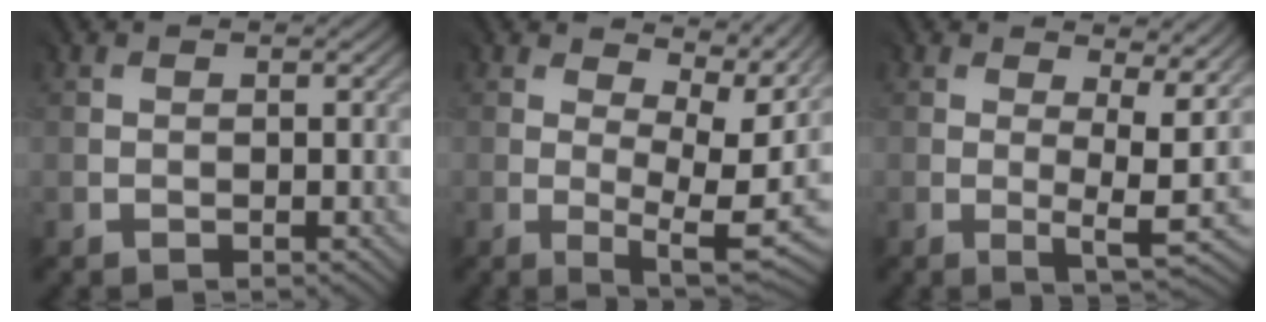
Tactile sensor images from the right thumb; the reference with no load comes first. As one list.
[{"total": 8.2, "force": [3.3, 3.3, 6.7], "torque": [-0.112, -0.013, 0.062]}, {"total": 5.4, "force": [1.3, 1.2, 5.1], "torque": [-0.077, -0.008, 0.023]}]